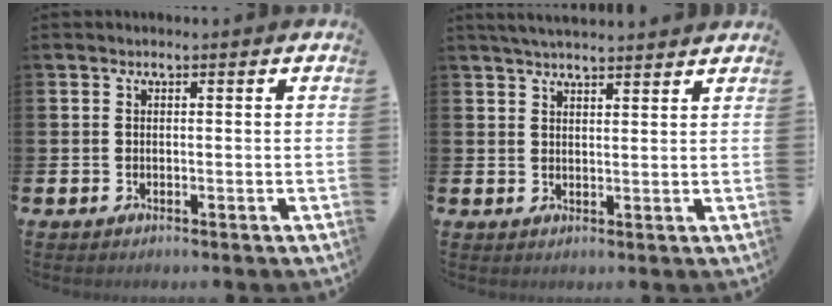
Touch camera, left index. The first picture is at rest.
{"total": 3.4, "force": [3.4, 0.1, 0.8], "torque": [-0.018, -0.010, 0.061]}